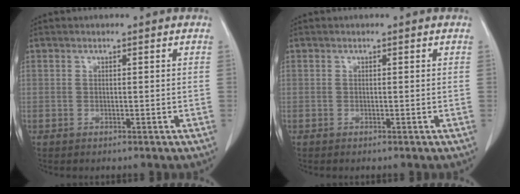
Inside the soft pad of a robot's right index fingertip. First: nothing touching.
{"total": 0.0}